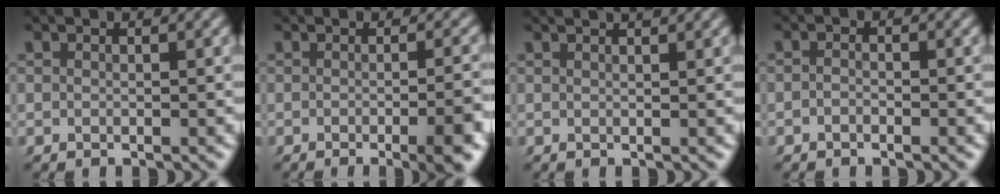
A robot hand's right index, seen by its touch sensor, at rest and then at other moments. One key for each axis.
{"total": 4.6, "fx": -2.0, "fy": 0.9, "fz": 4.0, "tx": -0.043, "ty": 0.004, "tz": -0.039}
{"total": 1.4, "fx": 1.0, "fy": -0.3, "fz": 0.9, "tx": -0.002, "ty": 0.003, "tz": 0.016}
{"total": 1.0, "fx": -0.9, "fy": 0.4, "fz": 0.3, "tx": -0.004, "ty": 0.003, "tz": -0.022}